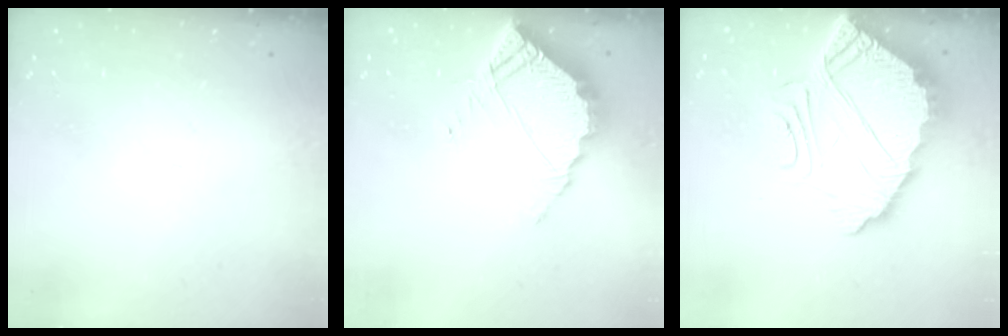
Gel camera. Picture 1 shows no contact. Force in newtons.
{"total": 7.9, "press": 7.8, "slide": 0.4}
{"total": 9.6, "press": 9.6, "slide": 0.5}